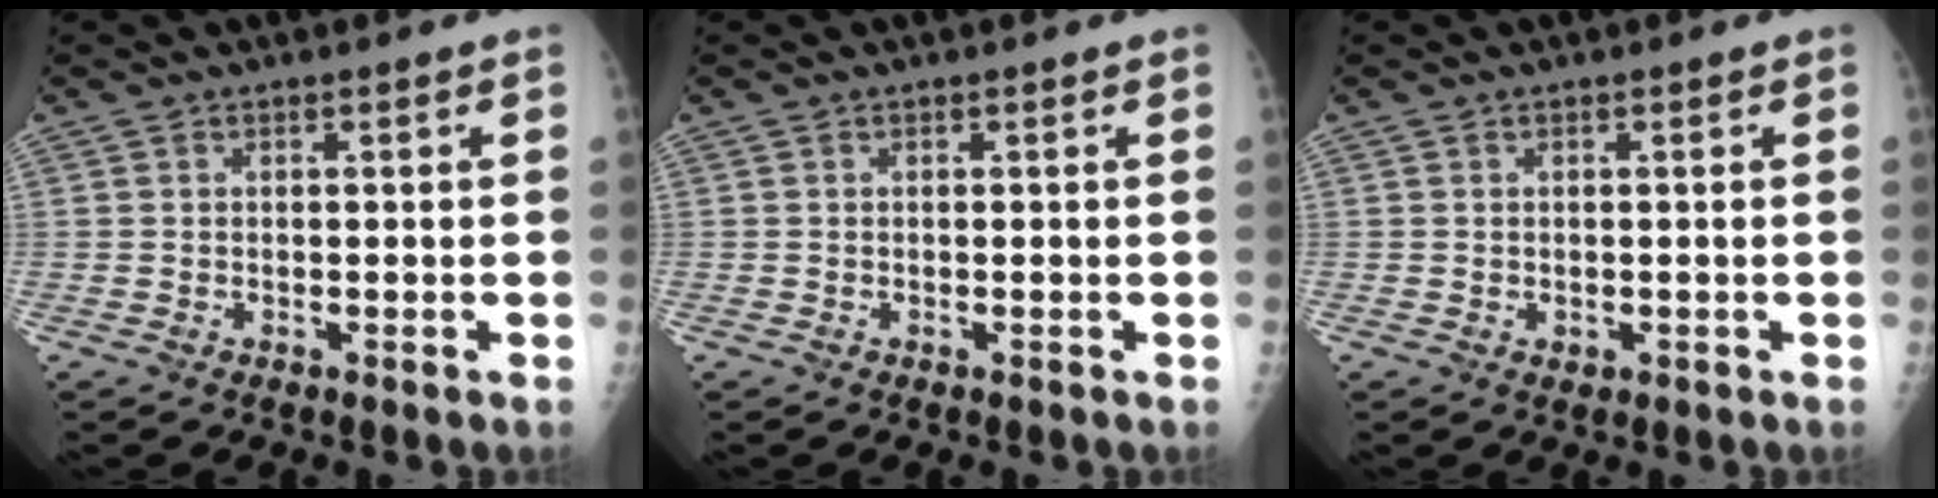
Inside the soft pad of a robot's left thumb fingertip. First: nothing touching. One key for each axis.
{"total": 0.0}
{"total": 0.9, "fx": -0.1, "fy": 0.8, "fz": 0.4, "tx": -0.006, "ty": -0.001, "tz": 0.003}